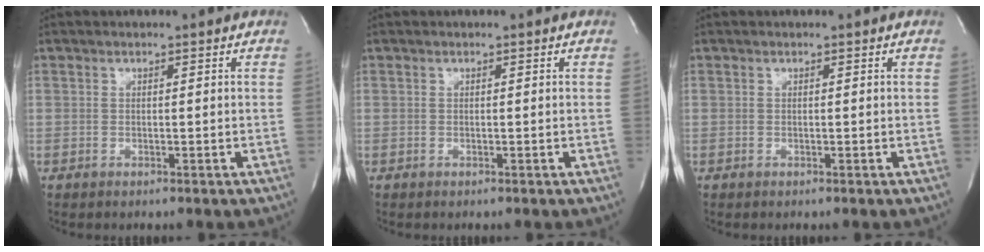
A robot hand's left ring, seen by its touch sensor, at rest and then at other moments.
{"total": 0.0}
{"total": 0.0}